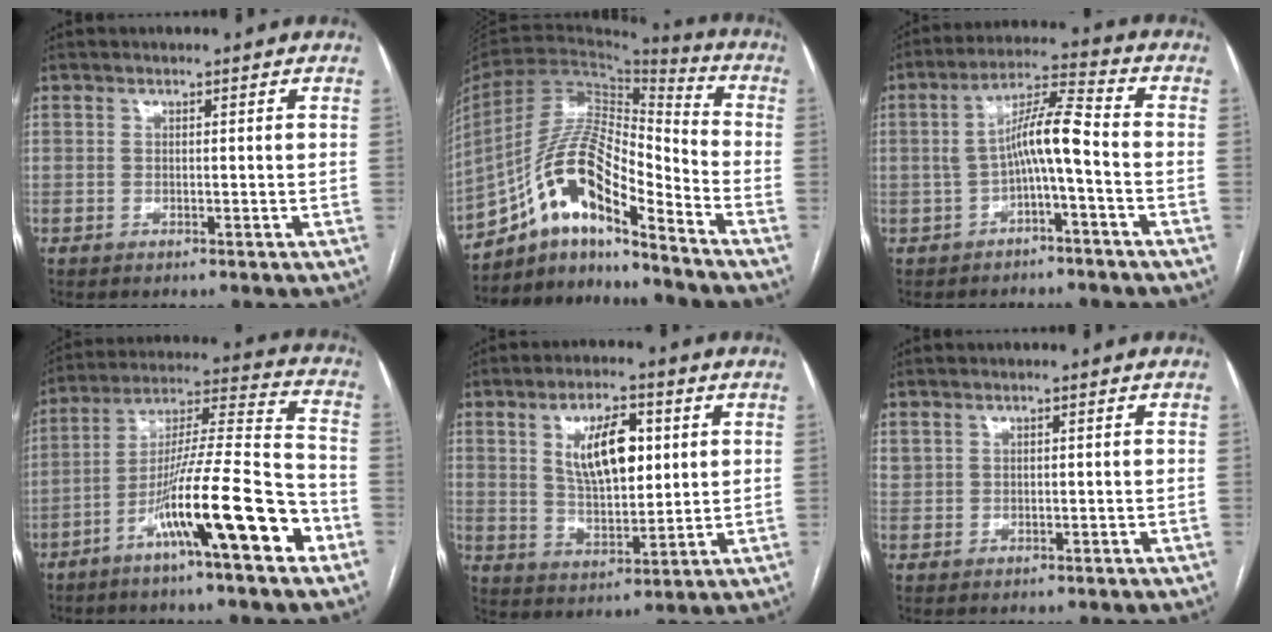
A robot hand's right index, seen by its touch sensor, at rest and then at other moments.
{"total": 15.3, "force": [-9.5, 3.2, 11.5], "torque": [-0.214, 0.029, -0.165]}
{"total": 7.6, "force": [-1.5, 0.7, 7.4], "torque": [-0.133, 0.034, -0.026]}
{"total": 16.9, "force": [-8.1, 0.8, 14.8], "torque": [-0.252, -0.002, -0.138]}
{"total": 10.0, "force": [3.1, 4.1, 8.6], "torque": [-0.152, 0.008, 0.060]}
{"total": 1.1, "force": [0.7, 0.8, 0.4], "torque": [-0.009, 0.006, 0.019]}